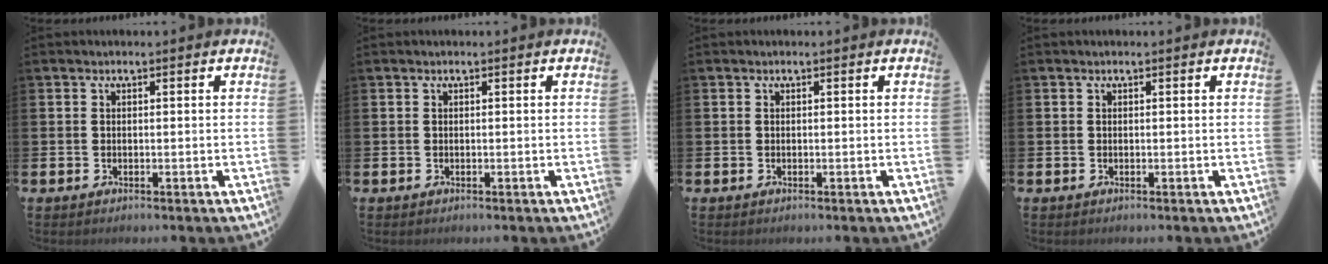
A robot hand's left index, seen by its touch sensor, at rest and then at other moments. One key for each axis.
{"total": 0.0}
{"total": 0.0}
{"total": 0.0}